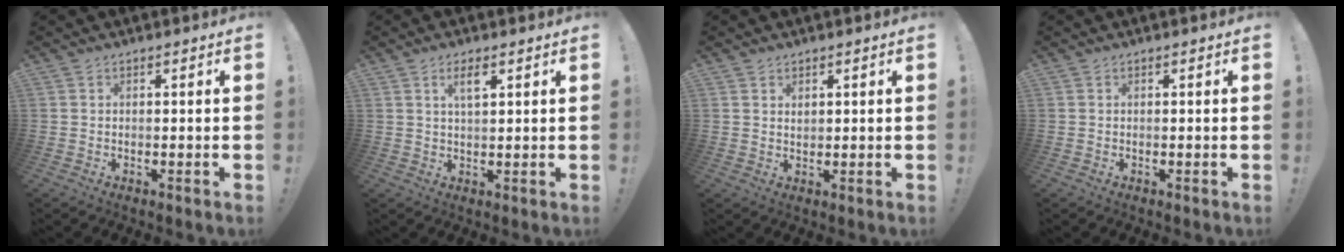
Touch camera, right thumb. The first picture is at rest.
{"total": 4.2, "force": [2.0, 1.5, 3.4], "torque": [-0.051, -0.006, 0.030]}
{"total": 1.6, "force": [1.0, 1.1, 0.6], "torque": [0.002, -0.004, 0.015]}
{"total": 0.0}